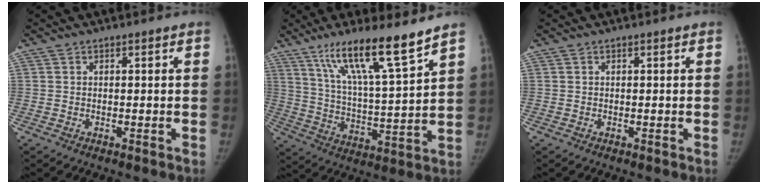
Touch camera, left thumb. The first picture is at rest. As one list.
[{"total": 15.6, "force": [11.0, 1.4, 11.0], "torque": [-0.182, -0.060, 0.197]}, {"total": 0.0}]